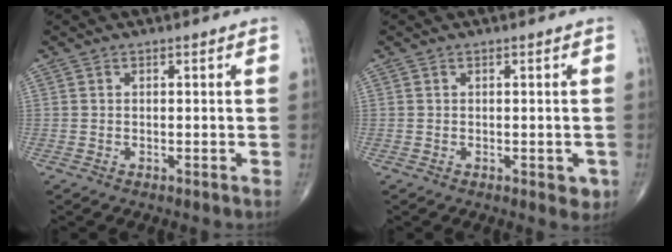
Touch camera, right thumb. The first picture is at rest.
{"total": 2.2, "force": [-0.6, 1.2, 1.8], "torque": [-0.003, 0.000, -0.006]}